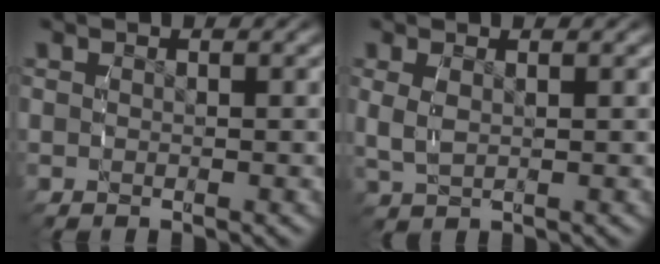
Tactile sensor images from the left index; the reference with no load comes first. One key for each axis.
{"total": 2.3, "fx": 0.3, "fy": 1.7, "fz": 1.5, "tx": -0.047, "ty": -0.009, "tz": 0.011}